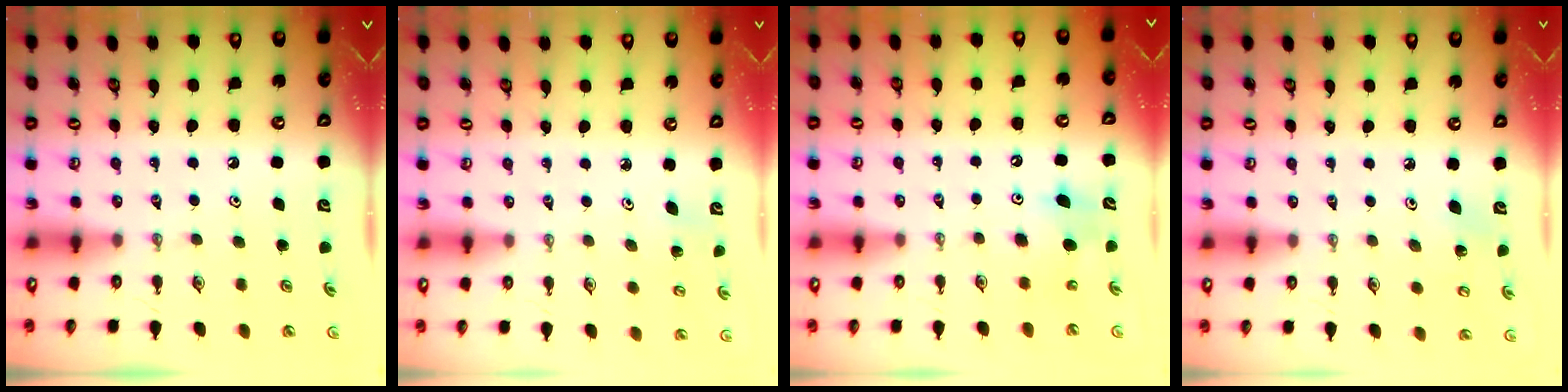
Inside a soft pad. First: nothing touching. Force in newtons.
{"total": 2.3, "press": 2.3, "slide": 0.2}
{"total": 7.5, "press": 7.5, "slide": 0.5}
{"total": 4.5, "press": 4.3, "slide": 1.2}